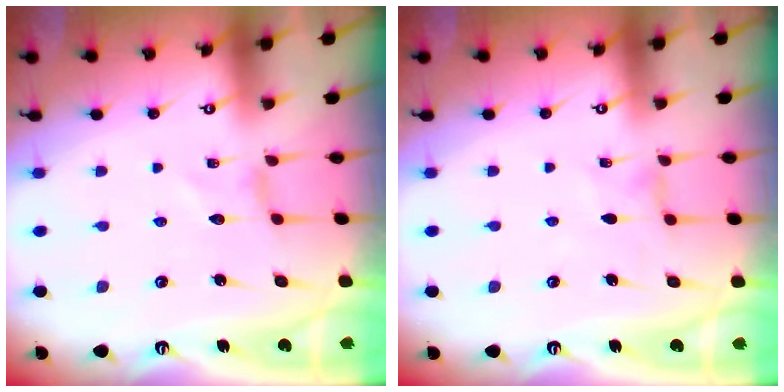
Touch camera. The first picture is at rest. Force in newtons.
{"total": 0.6, "press": 0.6, "slide": 0.2}